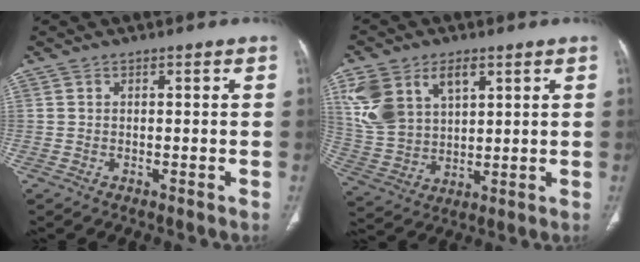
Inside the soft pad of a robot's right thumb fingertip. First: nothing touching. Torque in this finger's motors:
{"motor_torque": [0.70, 3.05, 1.55, 0.93, 0.16]}